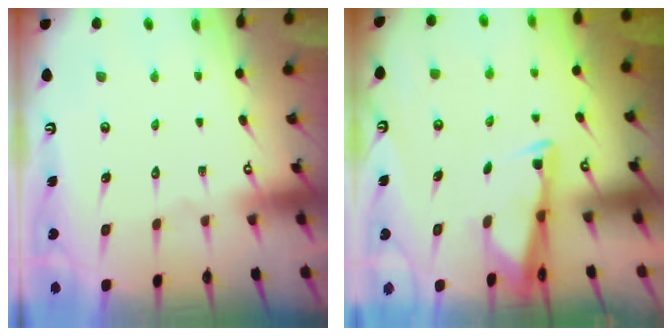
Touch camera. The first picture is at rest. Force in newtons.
{"total": 3.0, "press": 3.0, "slide": 0.4}